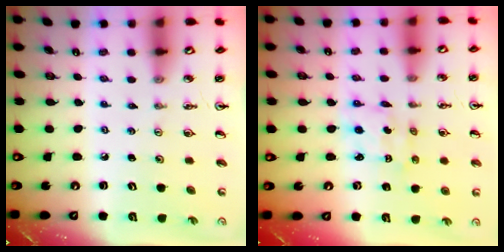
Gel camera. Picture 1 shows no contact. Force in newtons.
{"total": 2.6, "press": 2.6, "slide": 0.1}